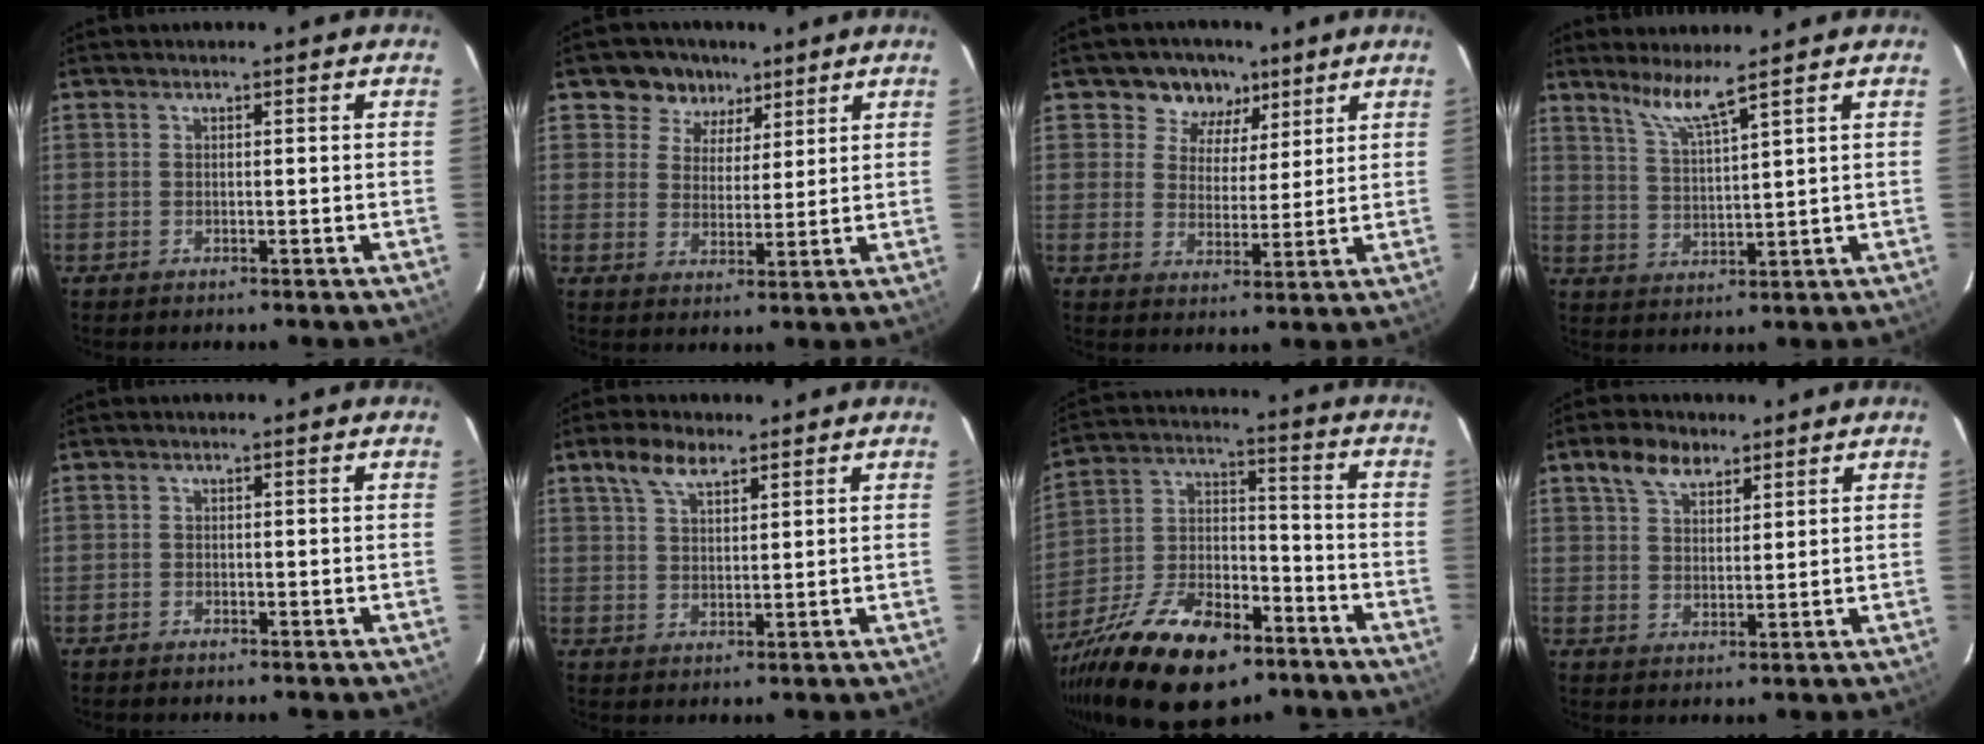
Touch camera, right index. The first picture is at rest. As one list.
[{"total": 6.8, "force": [4.3, 5.2, 0.9], "torque": [-0.009, 0.010, 0.068]}, {"total": 7.7, "force": [4.6, 5.9, 1.6], "torque": [-0.024, 0.004, 0.070]}, {"total": 5.7, "force": [4.7, -0.7, 3.2], "torque": [-0.063, -0.002, 0.095]}, {"total": 0.7, "force": [-0.6, 0.3, -0.2], "torque": [0.000, 0.002, -0.012]}, {"total": 5.6, "force": [3.7, 2.5, 3.5], "torque": [-0.066, 0.013, 0.069]}, {"total": 22.1, "force": [-13.9, 10.6, 13.5], "torque": [-0.276, -0.012, -0.230]}, {"total": 6.1, "force": [4.0, 3.3, 3.3], "torque": [-0.060, 0.015, 0.072]}]